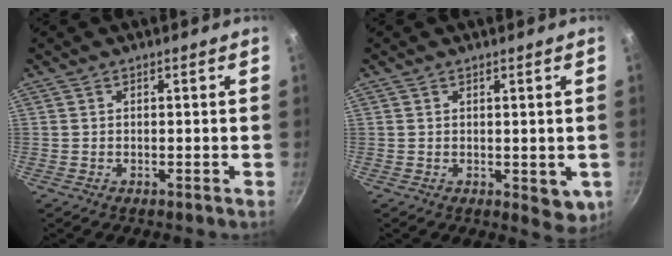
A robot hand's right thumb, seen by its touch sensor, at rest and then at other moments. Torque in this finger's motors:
{"motor_torque": [0.31, 0.49, 0.51, 0.26, 0.06]}